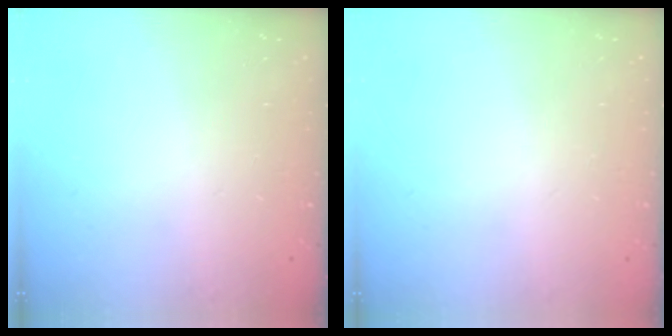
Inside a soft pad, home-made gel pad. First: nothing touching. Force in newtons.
{"total": 0.0}